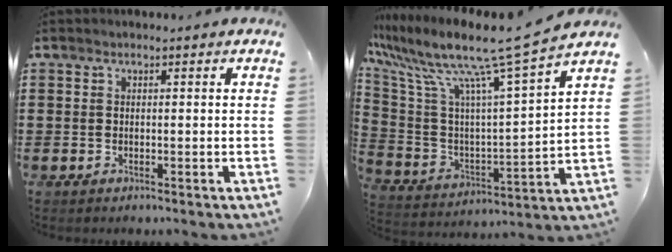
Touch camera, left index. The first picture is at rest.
{"total": 12.7, "force": [9.8, 0.0, 8.0], "torque": [-0.180, -0.073, 0.153]}